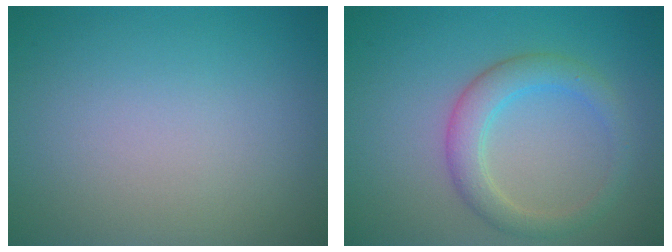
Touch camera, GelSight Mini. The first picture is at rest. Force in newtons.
{"total": 3.4, "press": 3.4, "slide": 0.1}